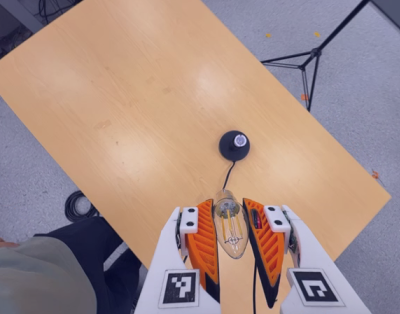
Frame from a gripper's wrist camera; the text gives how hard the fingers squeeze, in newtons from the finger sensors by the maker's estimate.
{"total": 15.0, "left": 14.8, "right": 15.2}